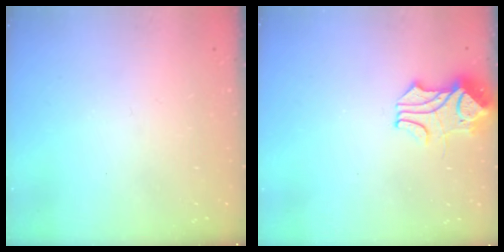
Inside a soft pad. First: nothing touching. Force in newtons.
{"total": 1.9, "press": 1.6, "slide": 1.0}